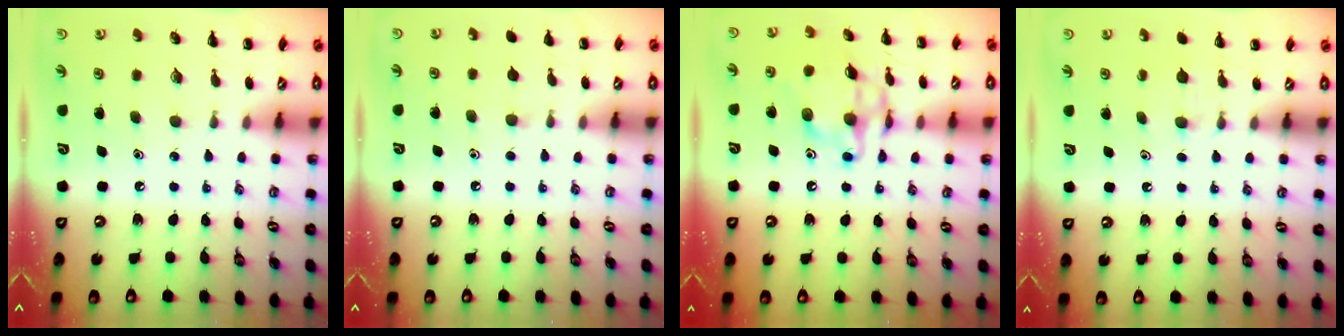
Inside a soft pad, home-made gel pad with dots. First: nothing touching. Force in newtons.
{"total": 3.3, "press": 3.0, "slide": 1.5}
{"total": 13.7, "press": 13.7, "slide": 1.1}
{"total": 3.9, "press": 3.7, "slide": 1.2}